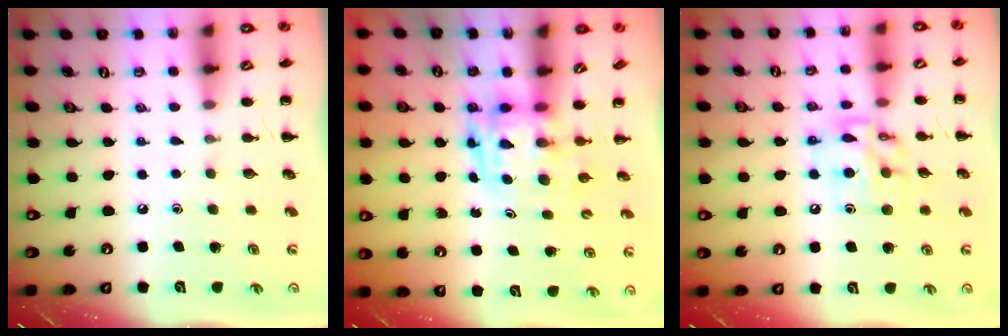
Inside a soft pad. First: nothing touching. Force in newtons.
{"total": 3.9, "press": 3.8, "slide": 0.7}
{"total": 12.3, "press": 12.2, "slide": 2.0}